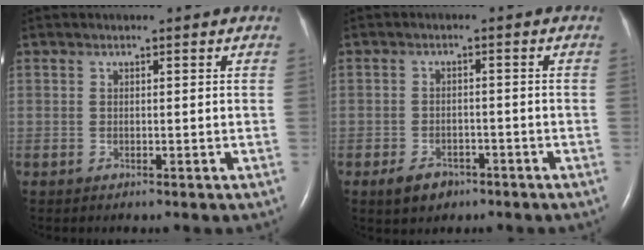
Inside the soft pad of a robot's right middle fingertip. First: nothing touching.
{"total": 3.9, "force": [-2.5, 2.4, 1.7], "torque": [-0.035, 0.001, -0.033]}